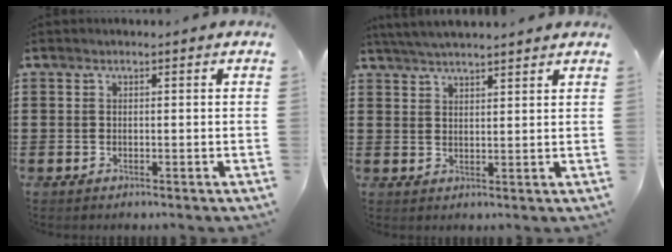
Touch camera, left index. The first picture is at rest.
{"total": 3.5, "force": [3.4, -0.3, 0.8], "torque": [-0.027, -0.007, 0.063]}